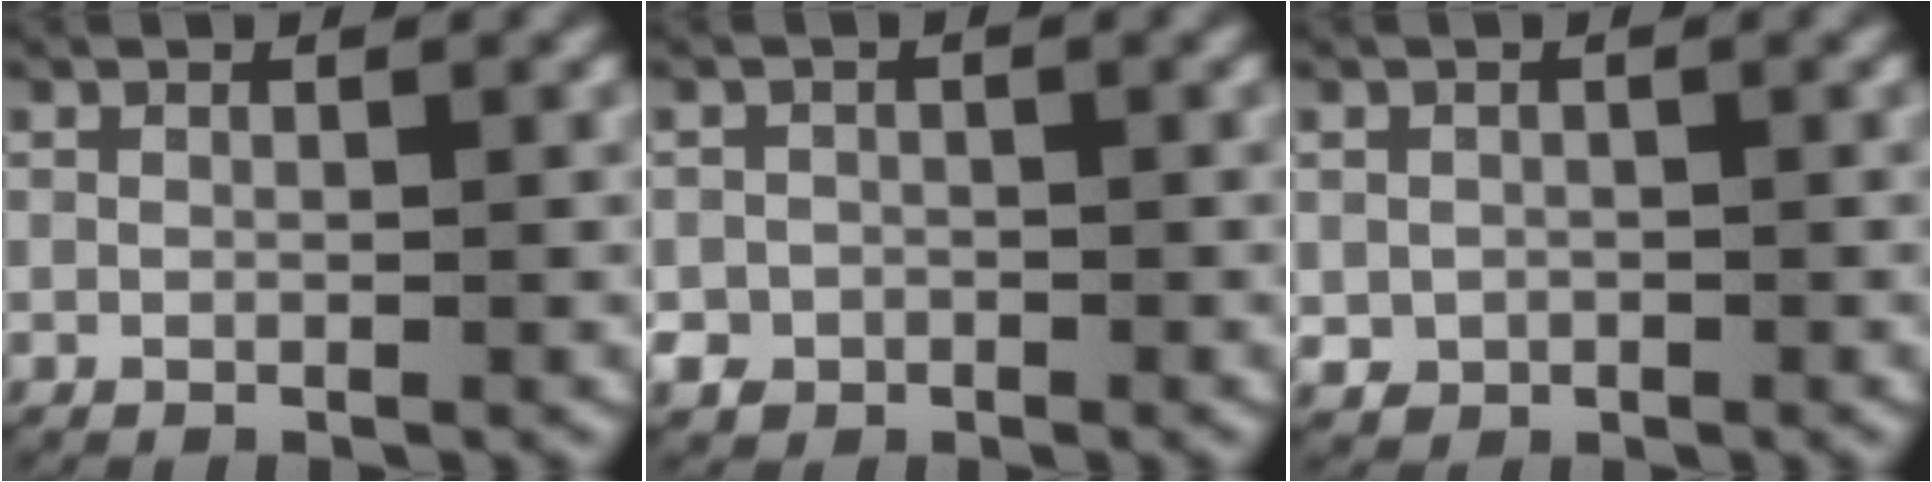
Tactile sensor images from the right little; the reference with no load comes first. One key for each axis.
{"total": 4.2, "fx": -1.8, "fy": 3.7, "fz": 0.8, "tx": -0.022, "ty": -0.016, "tz": -0.030}
{"total": 2.7, "fx": -0.6, "fy": 2.5, "fz": 0.9, "tx": -0.027, "ty": -0.013, "tz": -0.001}